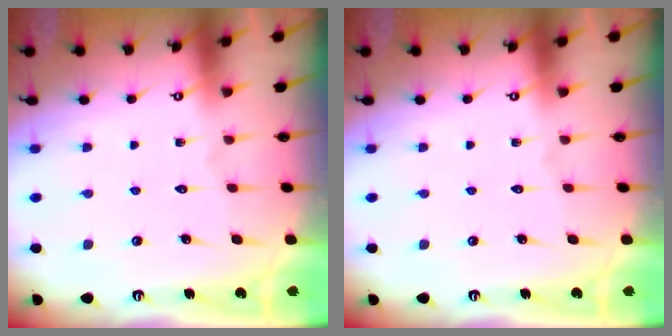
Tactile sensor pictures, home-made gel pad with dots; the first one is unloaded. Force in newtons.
{"total": 0.0}